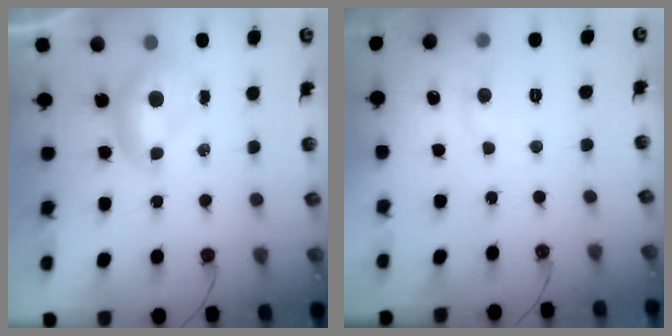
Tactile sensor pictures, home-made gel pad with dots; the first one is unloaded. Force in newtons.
{"total": 0.7, "press": 0.3, "slide": 0.7}